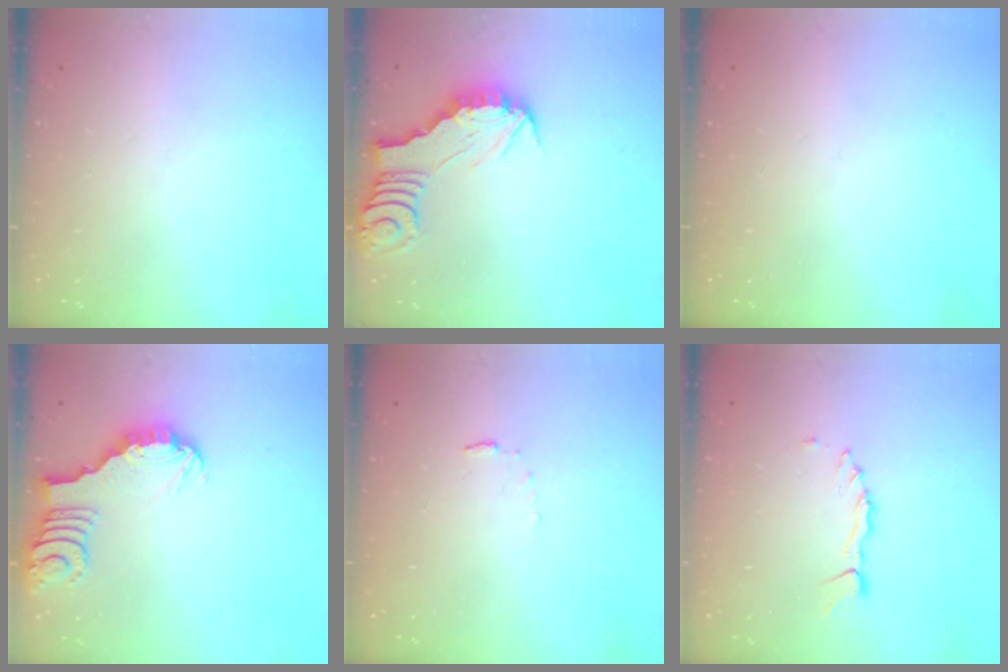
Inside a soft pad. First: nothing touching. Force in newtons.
{"total": 2.7, "press": 2.7, "slide": 0.2}
{"total": 0.0}
{"total": 3.3, "press": 3.3, "slide": 0.3}
{"total": 3.0, "press": 3.0, "slide": 0.4}
{"total": 1.4, "press": 1.4, "slide": 0.3}